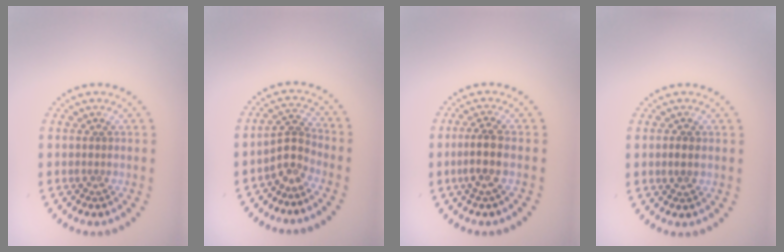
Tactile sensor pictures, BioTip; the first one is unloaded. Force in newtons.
{"total": 2.5, "press": 1.8, "slide": 1.7}
{"total": 2.4, "press": 2.2, "slide": 1.2}
{"total": 0.8, "press": 0.8, "slide": 0.3}